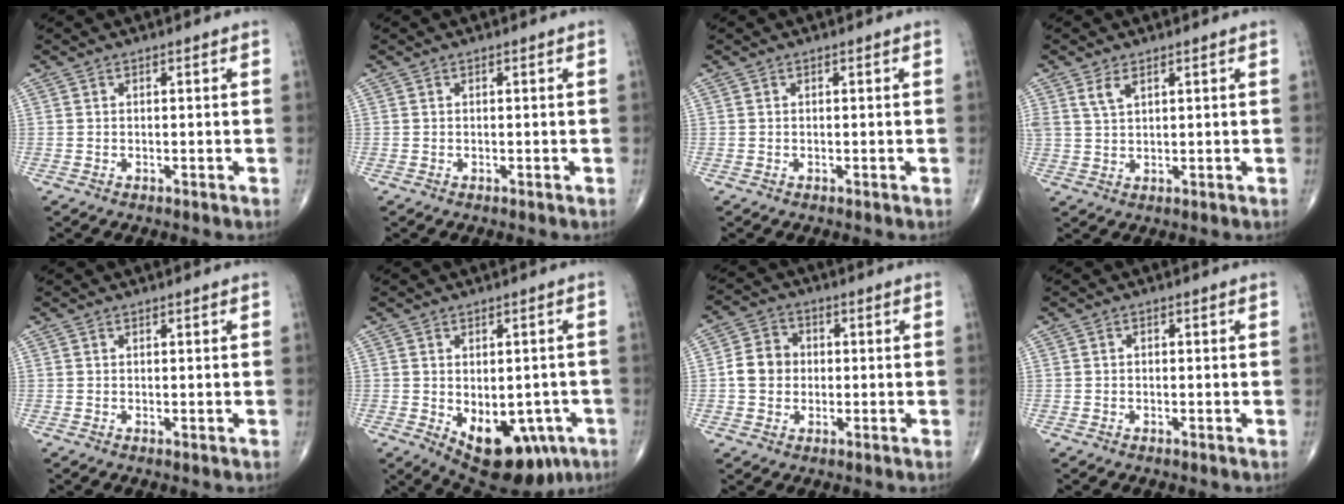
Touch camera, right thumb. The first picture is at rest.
{"total": 0.0}
{"total": 0.0}
{"total": 3.1, "force": [1.8, 1.4, 2.0], "torque": [-0.039, -0.005, 0.044]}
{"total": 0.0}
{"total": 15.1, "force": [-5.6, 8.7, 11.0], "torque": [-0.128, 0.003, -0.058]}
{"total": 6.7, "force": [-0.2, 5.8, 3.3], "torque": [-0.043, 0.015, -0.013]}
{"total": 0.5, "force": [0.0, 0.4, 0.4], "torque": [-0.005, 0.001, -0.002]}